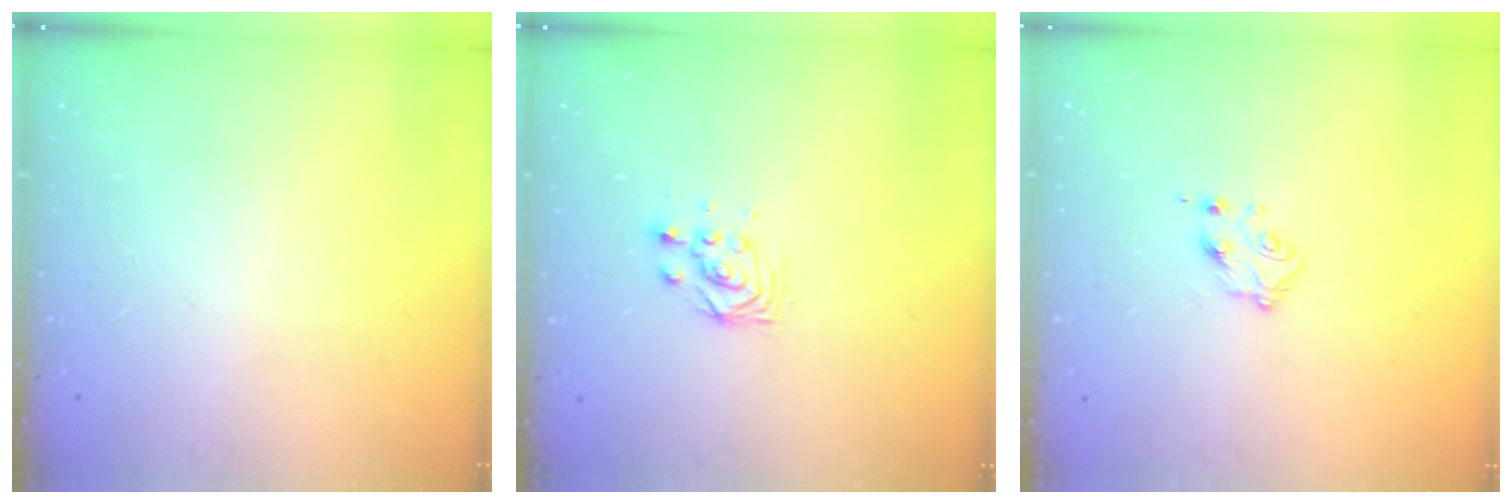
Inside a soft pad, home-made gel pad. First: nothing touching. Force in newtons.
{"total": 3.0, "press": 3.0, "slide": 0.2}
{"total": 4.6, "press": 4.5, "slide": 0.6}